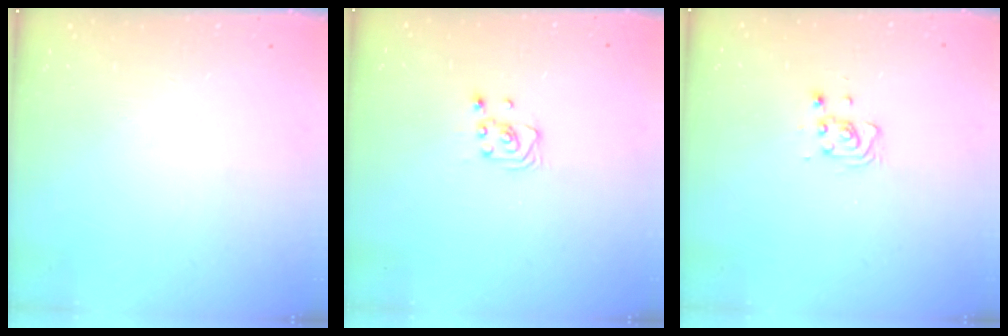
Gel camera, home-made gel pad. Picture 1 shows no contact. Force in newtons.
{"total": 2.6, "press": 2.6, "slide": 0.3}
{"total": 4.7, "press": 4.6, "slide": 1.1}